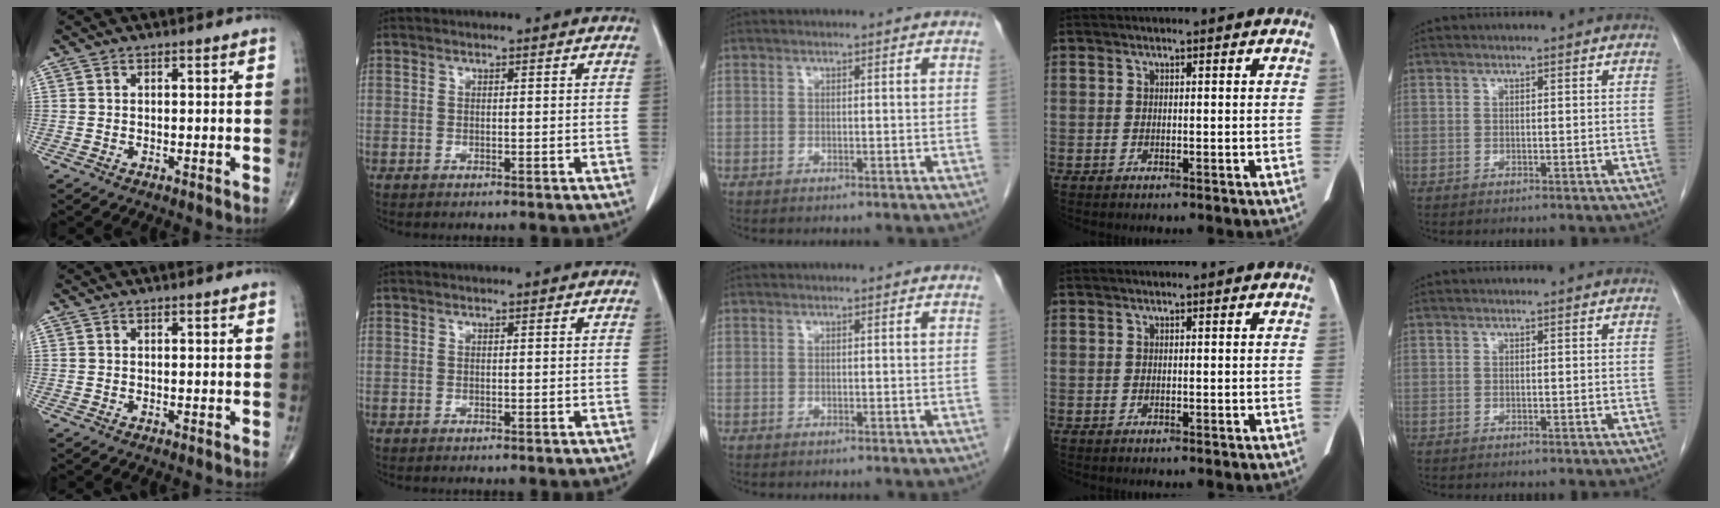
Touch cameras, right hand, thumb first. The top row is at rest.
{}